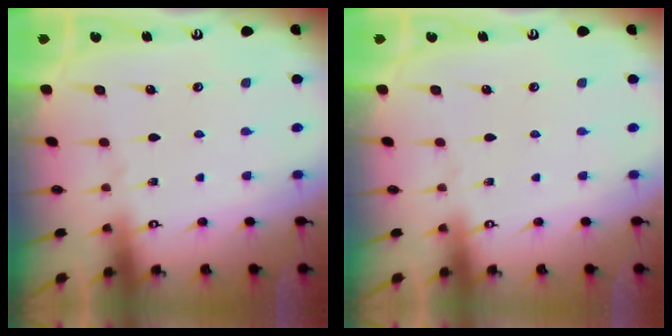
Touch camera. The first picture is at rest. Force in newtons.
{"total": 0.0}